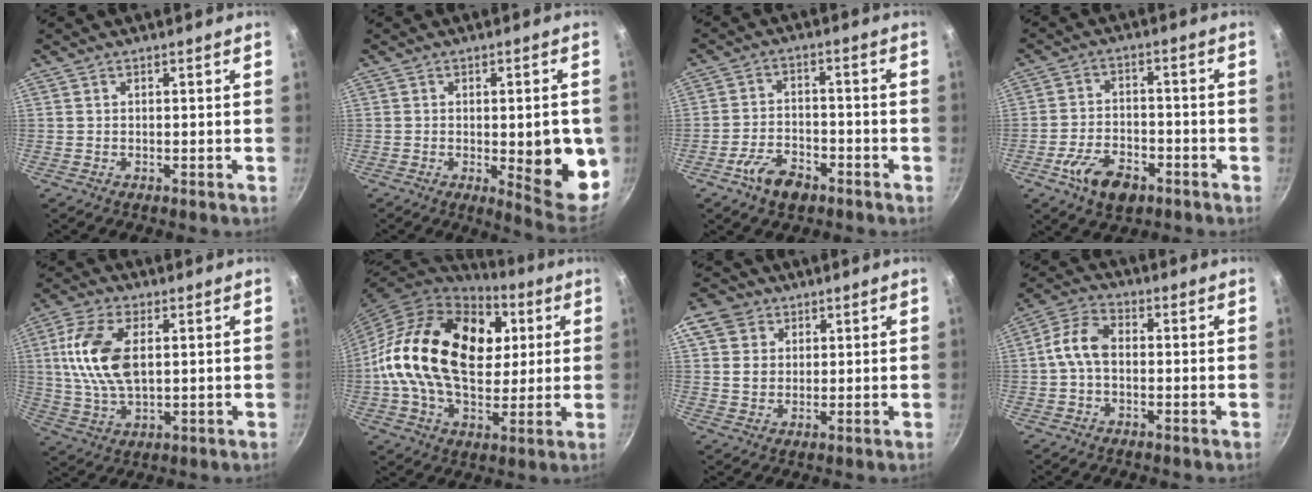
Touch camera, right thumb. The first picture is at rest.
{"total": 14.0, "force": [-1.9, 4.9, 13.0], "torque": [-0.125, -0.012, -0.019]}
{"total": 7.4, "force": [-4.5, 3.9, 4.4], "torque": [-0.074, 0.030, -0.085]}
{"total": 9.4, "force": [-5.0, 5.2, 6.0], "torque": [-0.099, 0.027, -0.091]}
{"total": 13.3, "force": [2.5, 7.1, 11.0], "torque": [-0.213, 0.000, 0.048]}
{"total": 27.5, "force": [4.8, 17.9, 20.3], "torque": [-0.336, 0.017, 0.073]}
{"total": 7.9, "force": [3.2, 6.5, 3.0], "torque": [-0.030, -0.003, 0.049]}
{"total": 7.3, "force": [-0.1, 4.5, 5.7], "torque": [-0.112, 0.029, -0.014]}